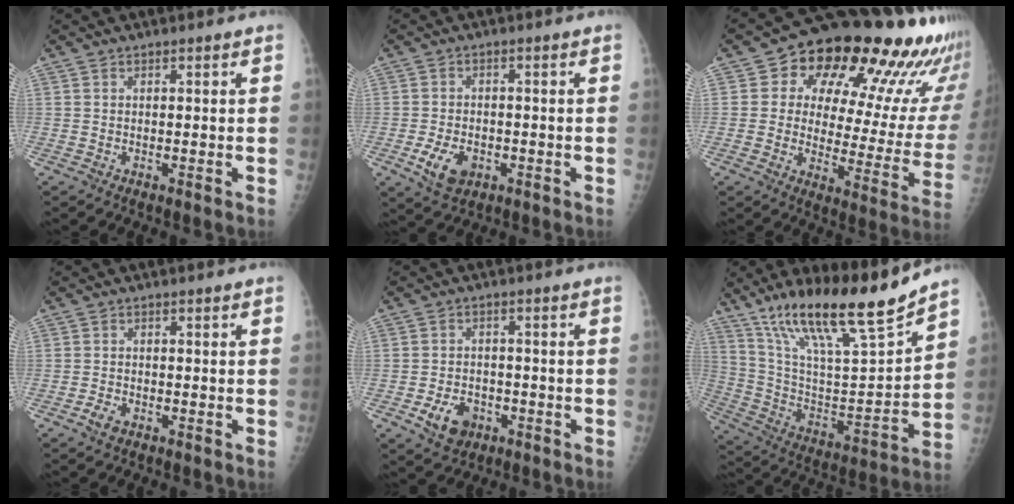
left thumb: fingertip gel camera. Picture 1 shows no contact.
{"total": 6.4, "force": [-2.4, 4.3, 4.1], "torque": [-0.066, 0.001, -0.036]}
{"total": 26.2, "force": [16.6, 11.2, 17.0], "torque": [-0.189, -0.059, 0.216]}
{"total": 2.2, "force": [-1.3, 1.3, 1.2], "torque": [-0.024, 0.001, -0.023]}
{"total": 6.5, "force": [-2.9, 4.8, 3.4], "torque": [-0.043, 0.014, -0.043]}
{"total": 23.2, "force": [17.4, 4.0, 14.8], "torque": [-0.229, -0.074, 0.311]}